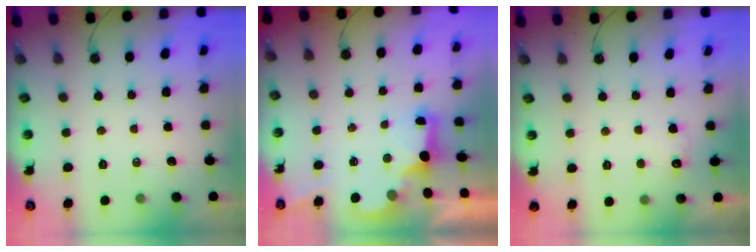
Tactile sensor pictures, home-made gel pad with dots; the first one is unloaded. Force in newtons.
{"total": 2.3, "press": 2.2, "slide": 0.7}
{"total": 3.9, "press": 3.7, "slide": 1.1}